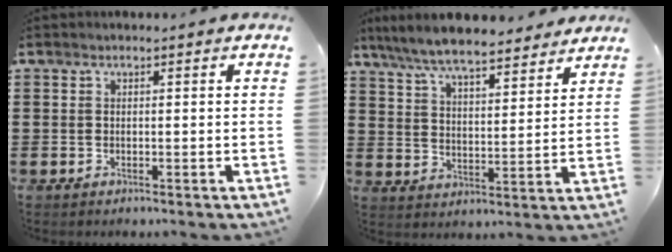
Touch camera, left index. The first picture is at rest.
{"total": 7.7, "force": [7.1, 0.8, 2.9], "torque": [-0.085, -0.033, 0.126]}